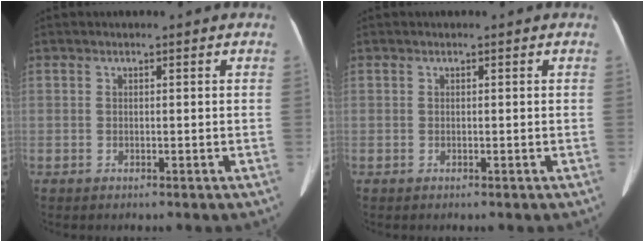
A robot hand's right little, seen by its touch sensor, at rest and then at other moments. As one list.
[{"total": 0.0}]